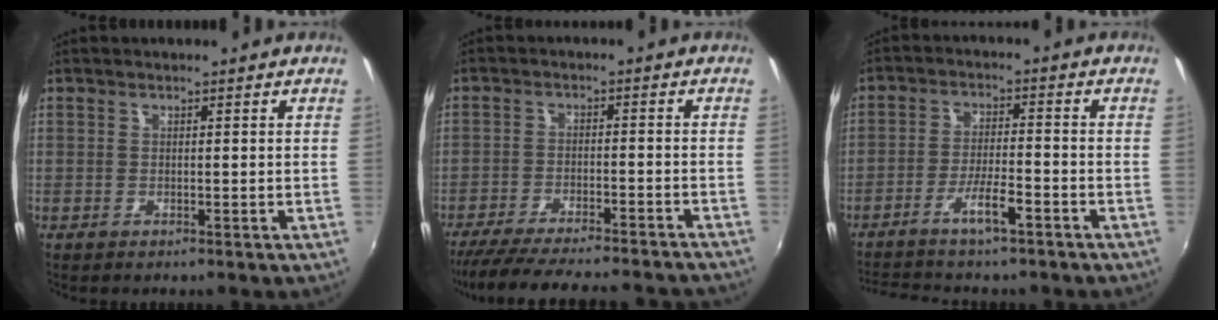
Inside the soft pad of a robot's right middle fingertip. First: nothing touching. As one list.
[{"total": 22.8, "force": [-20.2, 3.6, 9.9], "torque": [-0.186, -0.025, -0.285]}, {"total": 7.9, "force": [-6.2, 1.3, 4.9], "torque": [-0.106, 0.003, -0.105]}]